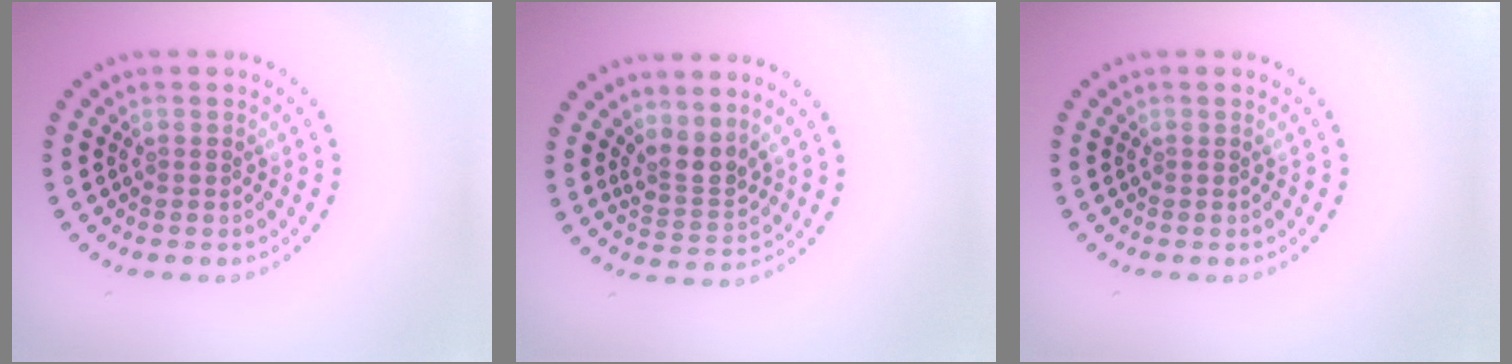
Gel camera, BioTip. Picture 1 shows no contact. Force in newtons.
{"total": 2.6, "press": 1.9, "slide": 1.8}
{"total": 0.0}